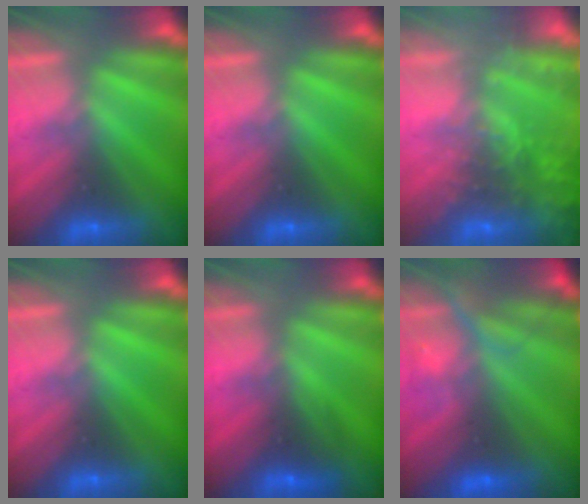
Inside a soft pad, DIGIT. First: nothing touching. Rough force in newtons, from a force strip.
{"total": 0.0}
{"total": 9.4}
{"total": 0.0}
{"total": 2.5}
{"total": 9.0}